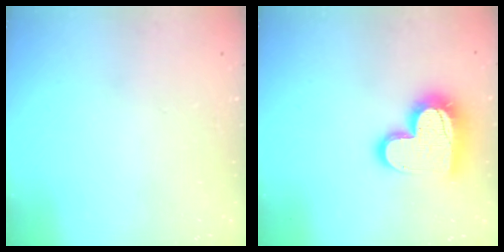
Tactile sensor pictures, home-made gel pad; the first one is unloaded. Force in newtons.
{"total": 16.1, "press": 16.1, "slide": 1.3}